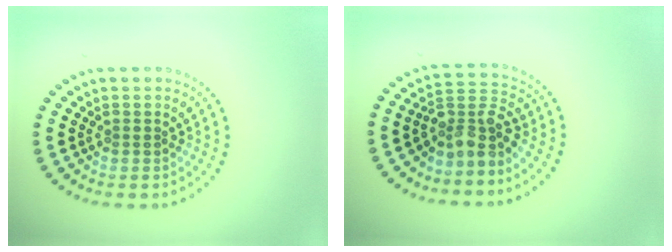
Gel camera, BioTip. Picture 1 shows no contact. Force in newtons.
{"total": 3.7, "press": 3.0, "slide": 2.2}